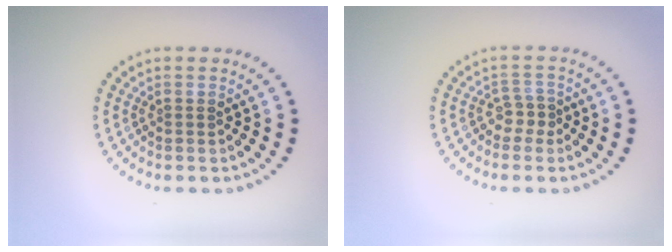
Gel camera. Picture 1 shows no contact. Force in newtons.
{"total": 1.6, "press": 1.2, "slide": 1.0}